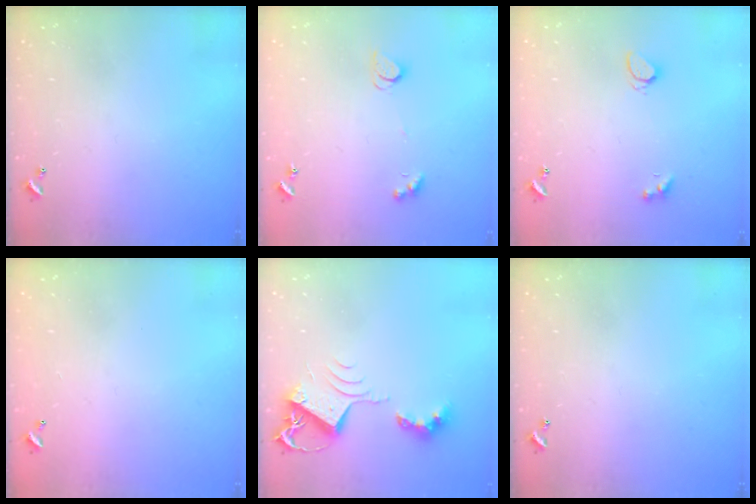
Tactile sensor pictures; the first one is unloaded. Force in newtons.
{"total": 2.1, "press": 2.1, "slide": 0.4}
{"total": 2.1, "press": 2.0, "slide": 0.6}
{"total": 2.9, "press": 2.9, "slide": 0.1}
{"total": 10.1, "press": 10.1, "slide": 0.9}
{"total": 0.0}